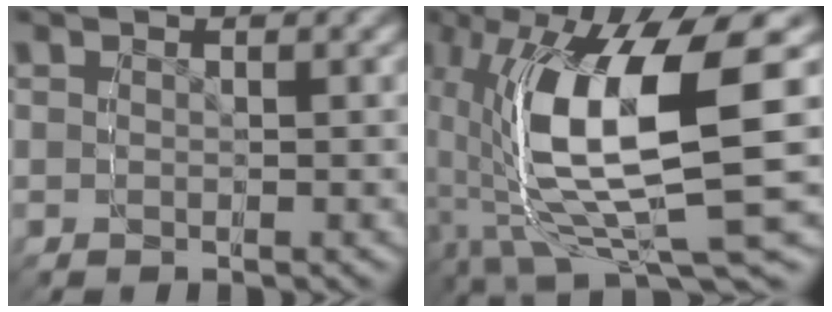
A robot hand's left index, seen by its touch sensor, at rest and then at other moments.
{"total": 11.5, "force": [1.9, 5.6, 9.8], "torque": [-0.194, 0.023, 0.028]}